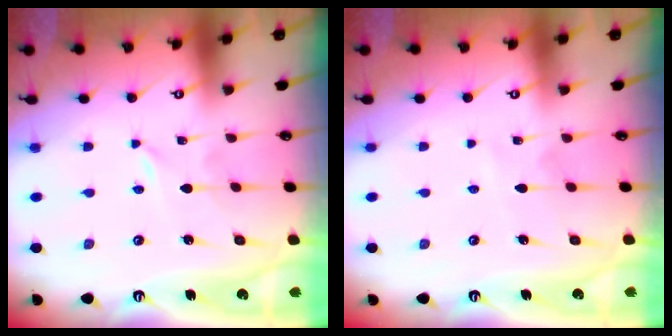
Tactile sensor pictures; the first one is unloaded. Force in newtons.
{"total": 4.0, "press": 4.0, "slide": 0.4}